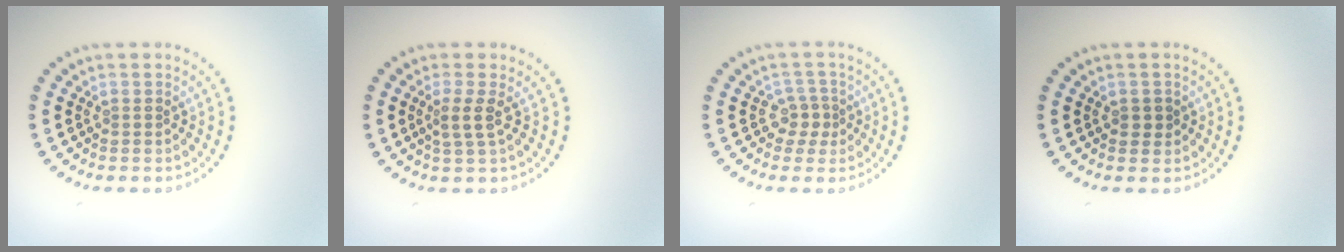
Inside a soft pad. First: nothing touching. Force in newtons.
{"total": 1.7, "press": 1.3, "slide": 1.1}
{"total": 2.0, "press": 1.5, "slide": 1.3}
{"total": 1.1, "press": 1.1, "slide": 0.2}